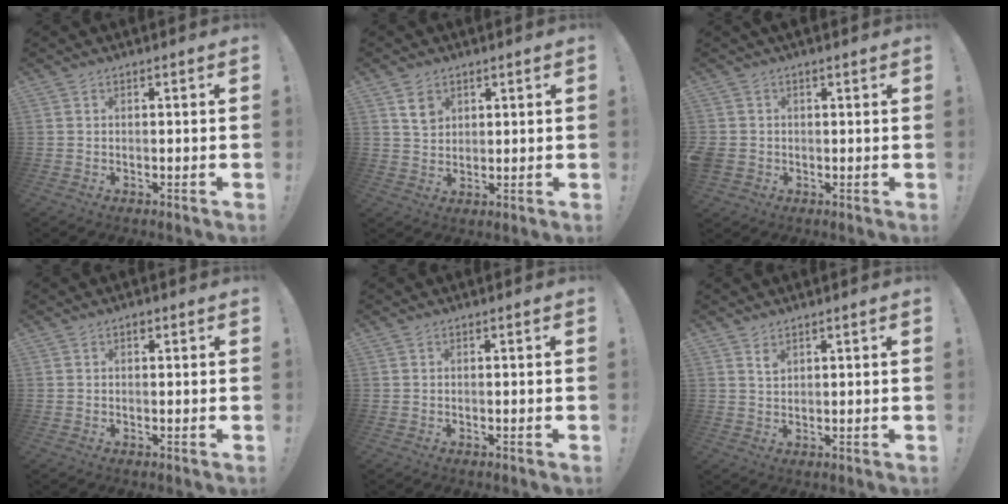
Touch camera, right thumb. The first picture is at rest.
{"total": 4.9, "force": [2.8, 3.5, 2.2], "torque": [-0.025, -0.007, 0.051]}
{"total": 3.3, "force": [0.9, 2.9, 1.1], "torque": [-0.017, -0.008, 0.018]}
{"total": 0.9, "force": [0.5, 0.7, 0.4], "torque": [-0.004, 0.000, 0.008]}
{"total": 0.0}
{"total": 2.2, "force": [1.7, 1.1, 0.9], "torque": [-0.005, -0.014, 0.029]}